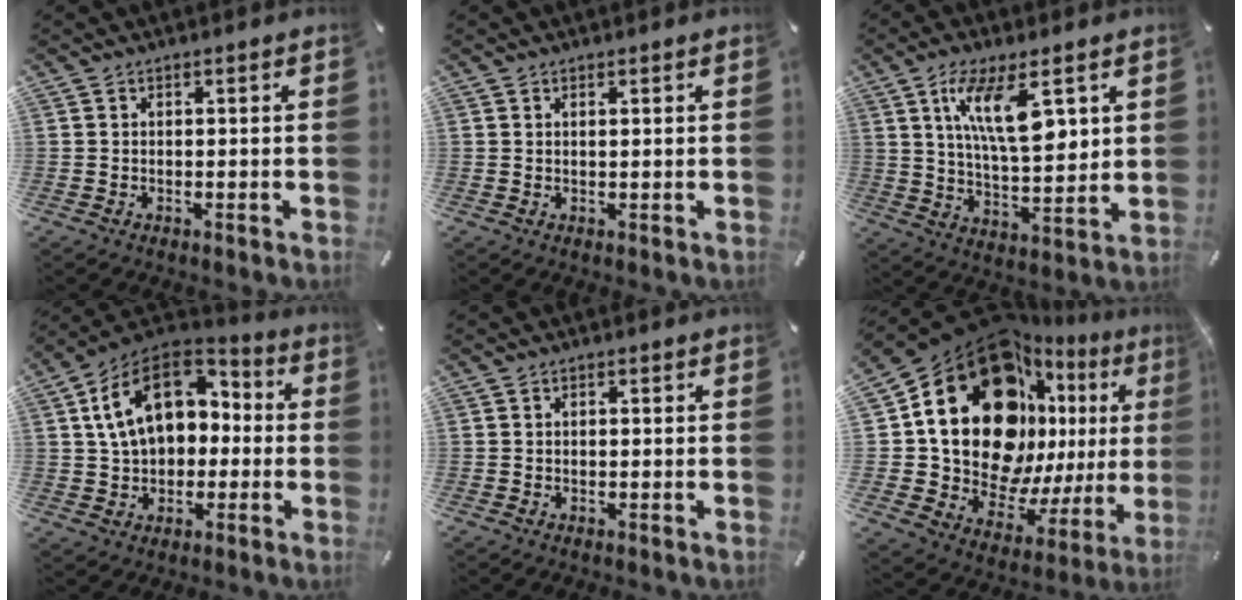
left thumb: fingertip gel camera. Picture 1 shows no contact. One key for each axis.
{"total": 0.7, "fx": 0.5, "fy": 0.0, "fz": 0.5, "tx": -0.009, "ty": -0.001, "tz": 0.009}
{"total": 14.1, "fx": 6.7, "fy": 4.9, "fz": 11.4, "tx": -0.199, "ty": -0.019, "tz": 0.112}
{"total": 16.6, "fx": 3.7, "fy": 12.2, "fz": 10.6, "tx": -0.206, "ty": 0.000, "tz": 0.067}
{"total": 0.6, "fx": 0.0, "fy": 0.3, "fz": 0.5, "tx": -0.009, "ty": 0.000, "tz": -0.001}
{"total": 27.2, "fx": 8.5, "fy": 18.4, "fz": 18.1, "tx": -0.292, "ty": -0.097, "tz": 0.175}